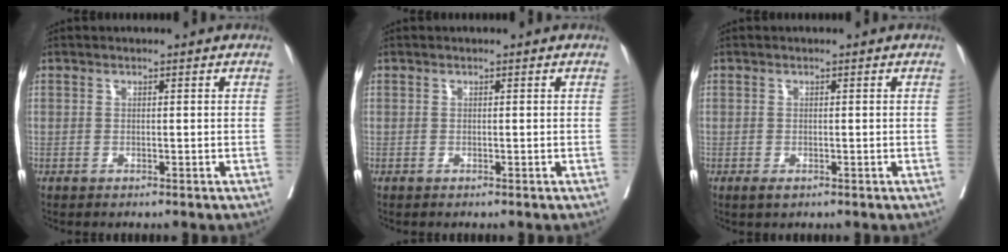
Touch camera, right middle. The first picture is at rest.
{"total": 0.0}
{"total": 1.3, "force": [-0.7, 0.6, 0.9], "torque": [-0.015, -0.002, -0.007]}